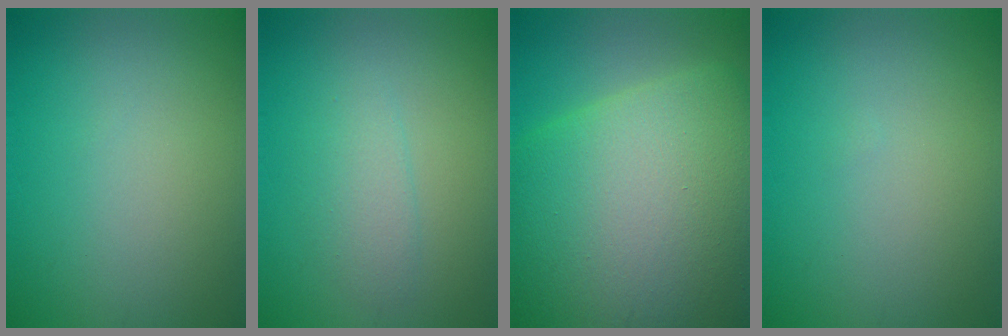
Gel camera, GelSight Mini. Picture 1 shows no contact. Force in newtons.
{"total": 2.0, "press": 1.9, "slide": 0.1}
{"total": 19.7, "press": 19.7, "slide": 0.4}
{"total": 0.0}